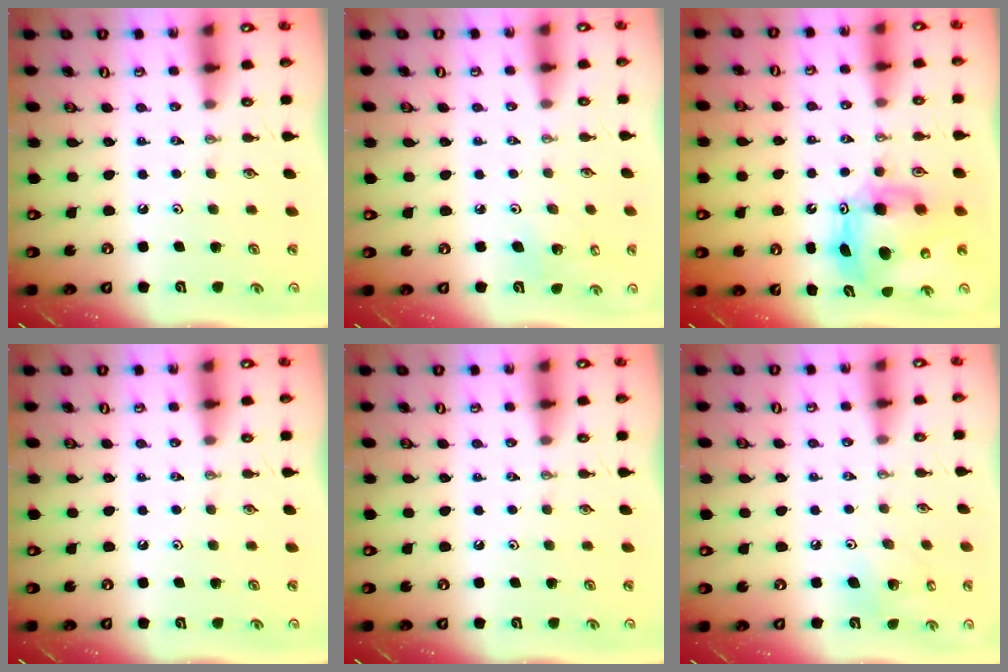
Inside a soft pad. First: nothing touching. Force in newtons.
{"total": 5.3, "press": 4.9, "slide": 1.8}
{"total": 11.8, "press": 11.8, "slide": 0.5}
{"total": 0.0}
{"total": 0.0}
{"total": 8.5, "press": 8.3, "slide": 2.0}